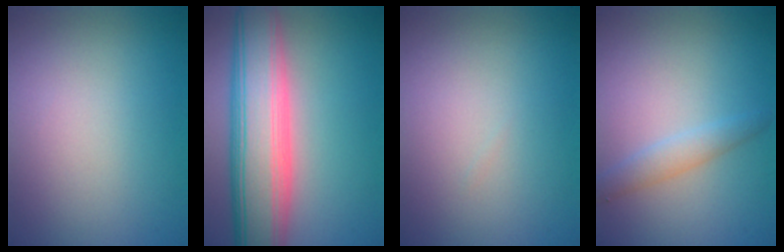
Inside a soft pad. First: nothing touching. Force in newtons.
{"total": 9.8, "press": 9.8, "slide": 0.6}
{"total": 0.0}
{"total": 1.9, "press": 1.9, "slide": 0.1}